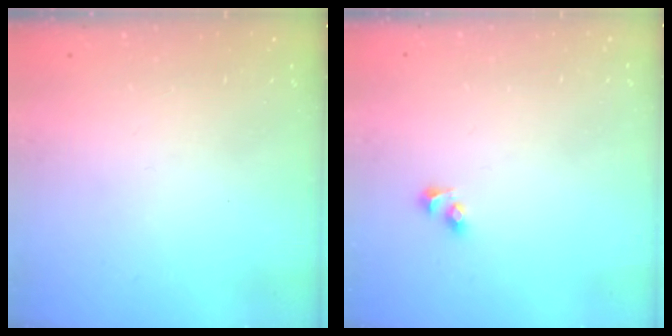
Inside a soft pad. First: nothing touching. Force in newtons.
{"total": 2.7, "press": 2.4, "slide": 1.1}